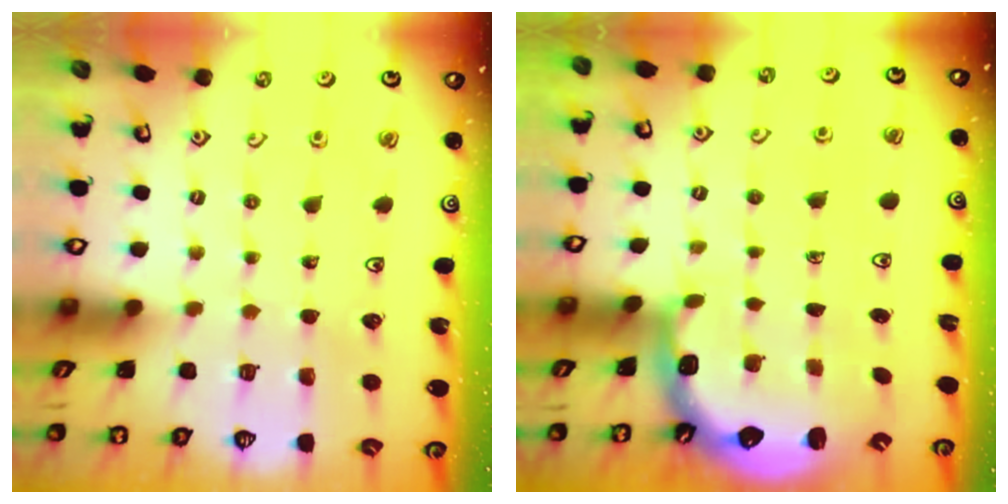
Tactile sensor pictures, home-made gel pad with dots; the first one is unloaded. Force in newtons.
{"total": 2.9, "press": 2.4, "slide": 1.6}